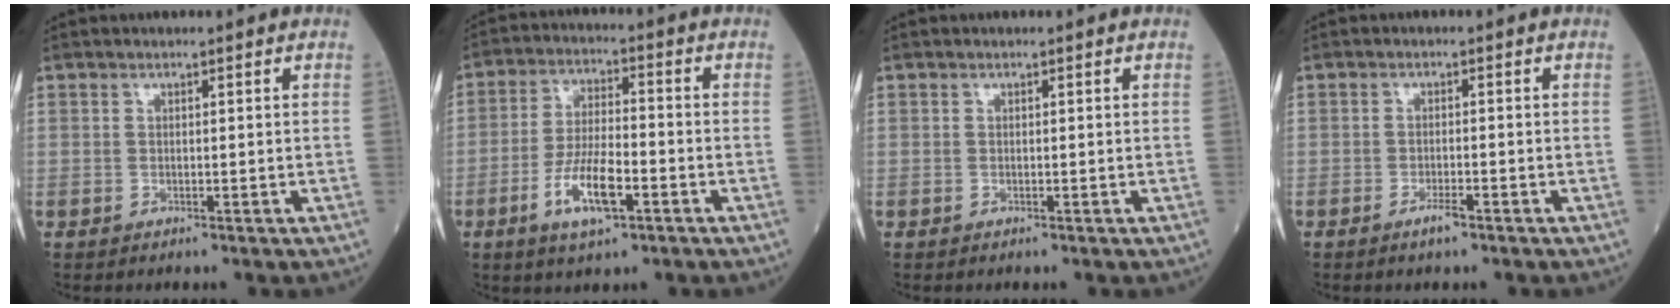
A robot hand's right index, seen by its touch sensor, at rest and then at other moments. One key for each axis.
{"total": 8.8, "fx": -3.8, "fy": 2.2, "fz": 7.6, "tx": -0.156, "ty": -0.005, "tz": -0.068}
{"total": 0.0}
{"total": 2.1, "fx": -1.4, "fy": 0.2, "fz": 1.6, "tx": -0.030, "ty": -0.002, "tz": -0.025}